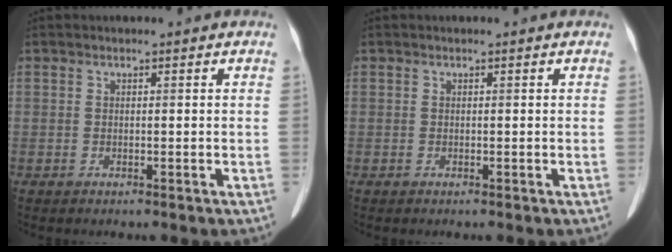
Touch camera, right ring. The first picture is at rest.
{"total": 0.0}